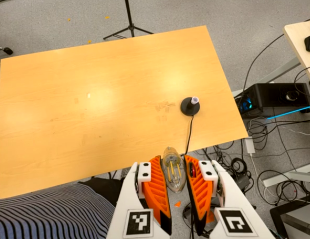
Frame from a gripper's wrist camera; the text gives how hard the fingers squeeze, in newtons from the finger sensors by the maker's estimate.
{"total": 20.3, "left": 23.7, "right": 17.0}